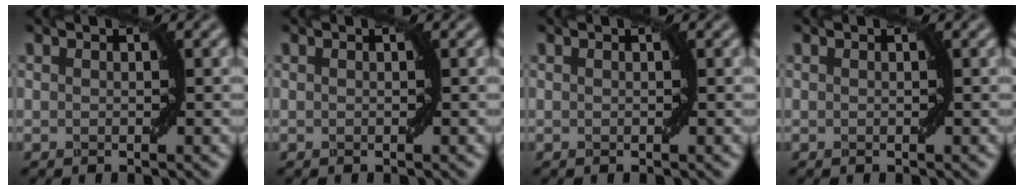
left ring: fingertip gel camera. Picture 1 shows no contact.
{"total": 0.0}
{"total": 0.0}
{"total": 0.0}